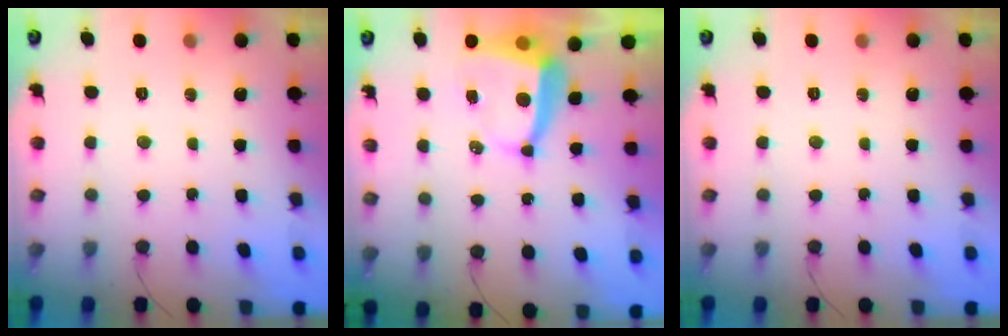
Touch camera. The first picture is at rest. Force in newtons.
{"total": 6.1, "press": 6.0, "slide": 1.2}
{"total": 0.0}